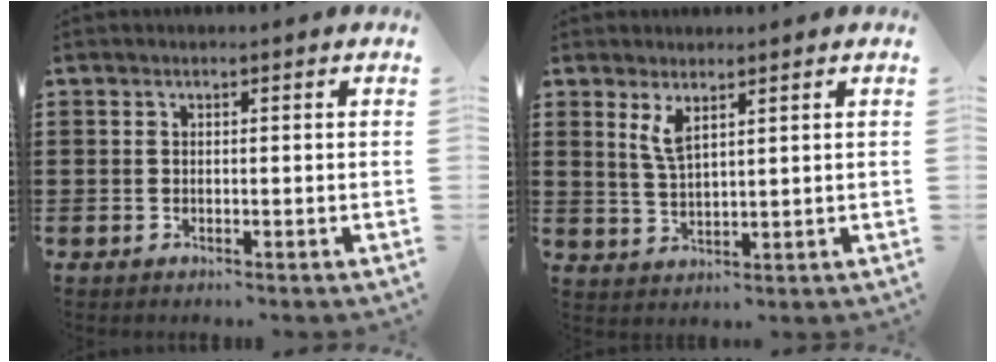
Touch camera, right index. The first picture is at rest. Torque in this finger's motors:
{"motor_torque": [0.35, -0.01, 0.16, 0.08]}